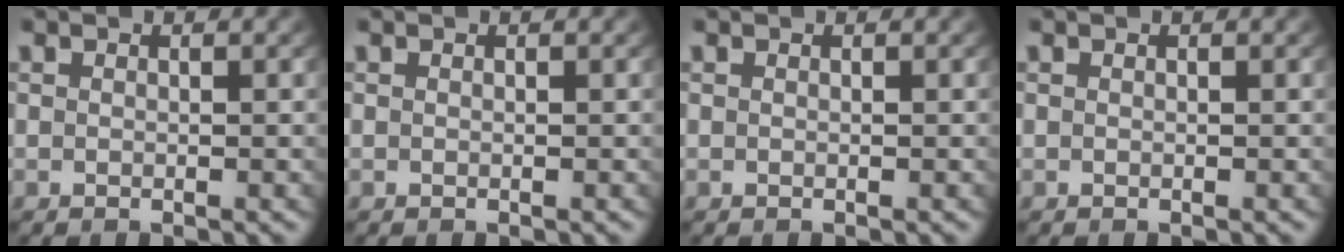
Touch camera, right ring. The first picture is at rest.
{"total": 0.0}
{"total": 0.0}
{"total": 0.0}